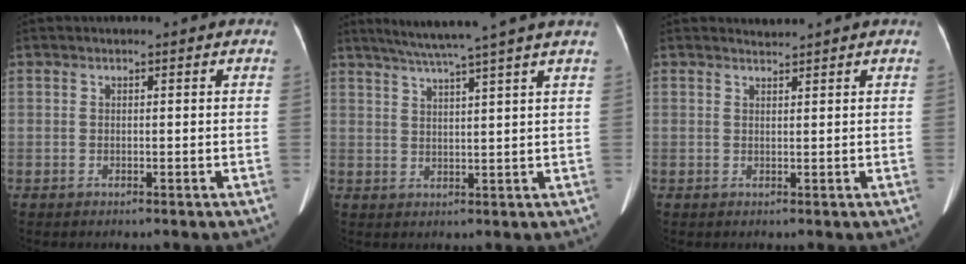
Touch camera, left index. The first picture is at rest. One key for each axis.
{"total": 9.9, "fx": 7.9, "fy": -2.2, "fz": 5.4, "tx": -0.086, "ty": 0.011, "tz": 0.110}
{"total": 0.9, "fx": 0.7, "fy": -0.3, "fz": -0.5, "tx": -0.002, "ty": -0.003, "tz": 0.015}